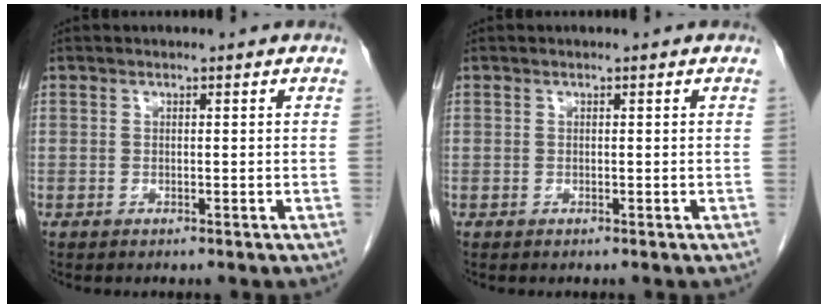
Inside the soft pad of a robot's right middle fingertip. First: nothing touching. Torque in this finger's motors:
{"motor_torque": [0.00, 0.00, 0.00, 0.00]}